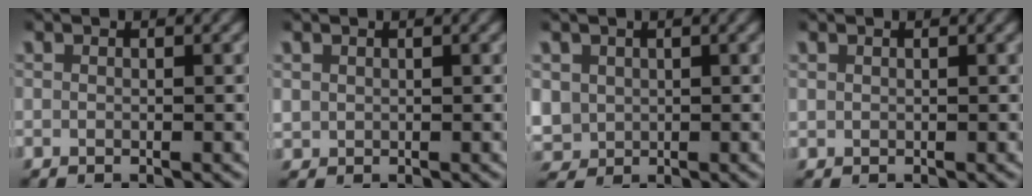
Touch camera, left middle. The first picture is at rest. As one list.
[{"total": 1.6, "force": [0.3, 1.5, 0.4], "torque": [-0.015, -0.001, 0.007]}, {"total": 5.2, "force": [0.0, 4.9, 1.7], "torque": [-0.063, -0.021, 0.009]}, {"total": 0.6, "force": [0.3, 0.5, 0.1], "torque": [0.000, 0.002, 0.005]}]